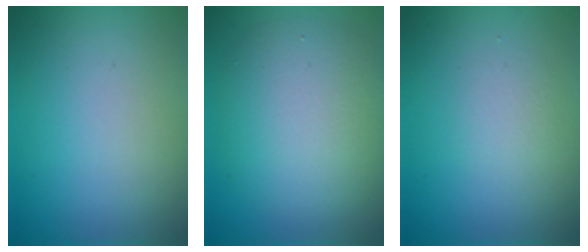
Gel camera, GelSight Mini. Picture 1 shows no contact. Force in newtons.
{"total": 6.7, "press": 6.7, "slide": 0.3}
{"total": 1.3, "press": 1.3, "slide": 0.0}